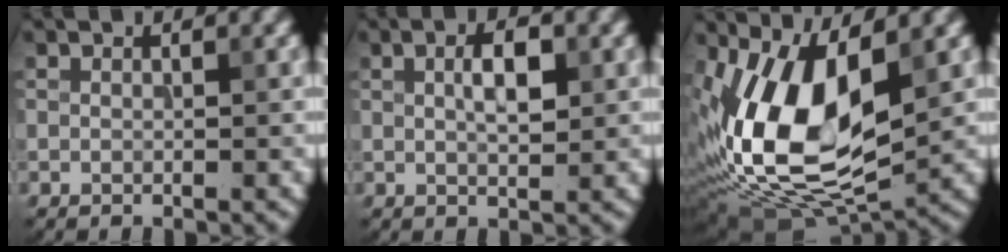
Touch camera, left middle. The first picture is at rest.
{"total": 3.1, "force": [0.7, 1.2, 2.8], "torque": [-0.052, 0.005, 0.012]}
{"total": 13.0, "force": [1.3, 6.8, 11.1], "torque": [-0.220, -0.015, 0.019]}